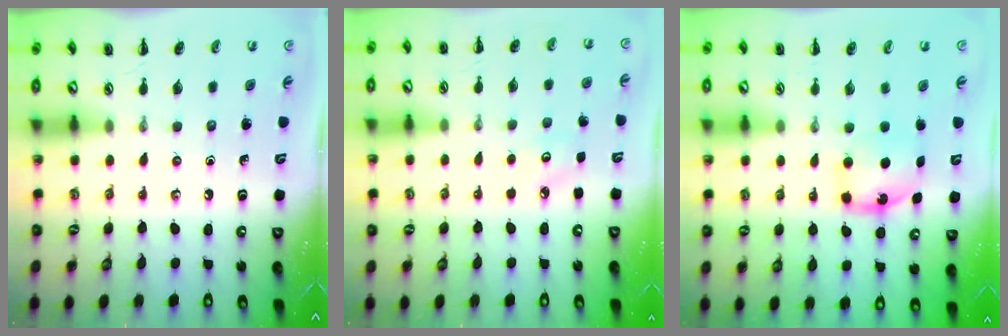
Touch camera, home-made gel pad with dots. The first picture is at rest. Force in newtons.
{"total": 2.9, "press": 2.8, "slide": 0.7}
{"total": 6.2, "press": 6.2, "slide": 0.8}